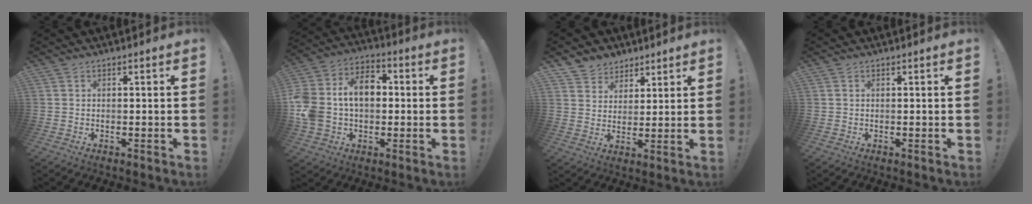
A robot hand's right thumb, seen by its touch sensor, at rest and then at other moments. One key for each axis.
{"total": 16.9, "fx": 1.6, "fy": 12.5, "fz": 11.2, "tx": -0.208, "ty": 0.013, "tz": 0.033}
{"total": 6.3, "fx": 4.4, "fy": 4.5, "fz": -0.2, "tx": -0.001, "ty": -0.039, "tz": 0.087}
{"total": 0.0}